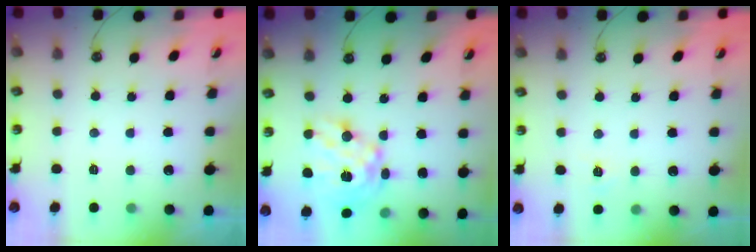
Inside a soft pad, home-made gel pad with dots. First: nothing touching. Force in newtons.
{"total": 18.5, "press": 18.4, "slide": 1.6}
{"total": 4.4, "press": 4.3, "slide": 0.4}